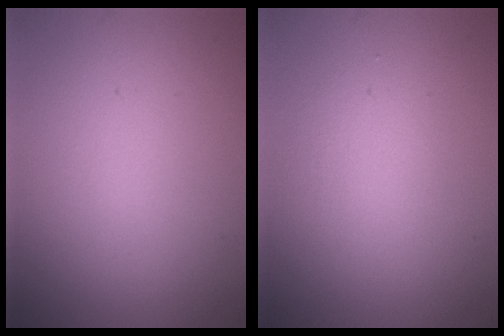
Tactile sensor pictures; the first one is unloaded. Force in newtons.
{"total": 1.7, "press": 1.7, "slide": 0.0}